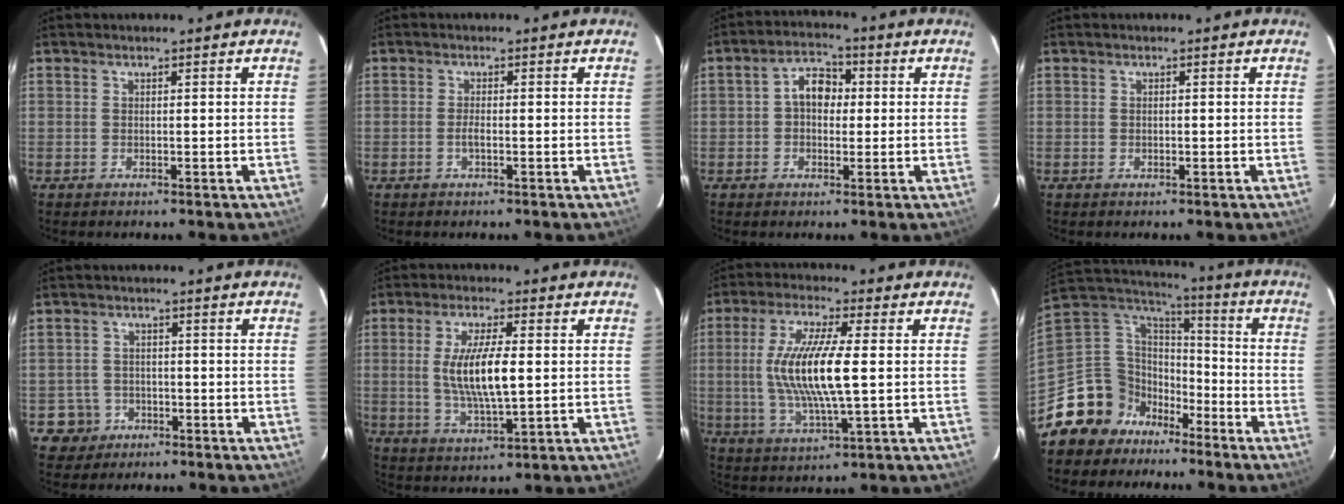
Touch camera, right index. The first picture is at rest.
{"total": 1.5, "force": [-0.5, 0.3, 1.3], "torque": [-0.027, 0.000, -0.010]}
{"total": 5.7, "force": [0.3, 4.1, 3.9], "torque": [-0.071, 0.023, 0.002]}
{"total": 0.6, "force": [-0.1, 0.5, 0.2], "torque": [-0.002, 0.001, -0.001]}
{"total": 4.9, "force": [-2.1, 4.4, -0.1], "torque": [-0.009, 0.023, -0.035]}
{"total": 10.2, "force": [0.5, 2.6, 9.9], "torque": [-0.190, -0.005, 0.014]}
{"total": 13.8, "force": [0.3, 2.5, 13.6], "torque": [-0.267, -0.004, 0.007]}
{"total": 14.9, "force": [-10.4, 10.2, 2.9], "torque": [-0.091, 0.042, -0.184]}